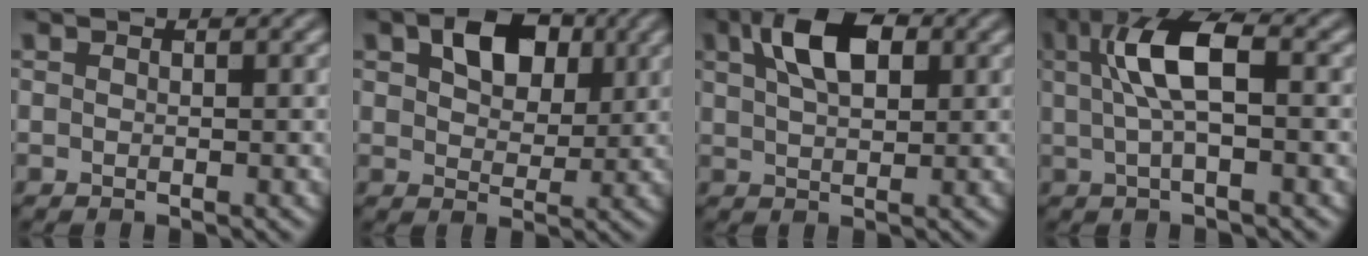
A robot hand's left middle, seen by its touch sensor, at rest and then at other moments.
{"total": 4.7, "force": [1.8, 3.1, 3.1], "torque": [-0.065, 0.003, 0.029]}
{"total": 5.6, "force": [2.1, 2.8, 4.4], "torque": [-0.087, 0.010, 0.035]}
{"total": 5.6, "force": [0.8, 1.8, 5.3], "torque": [-0.113, 0.011, 0.015]}